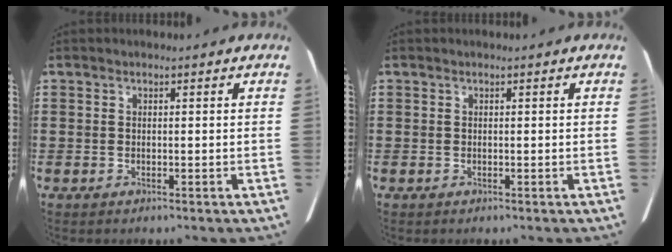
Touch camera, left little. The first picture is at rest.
{"total": 0.0}